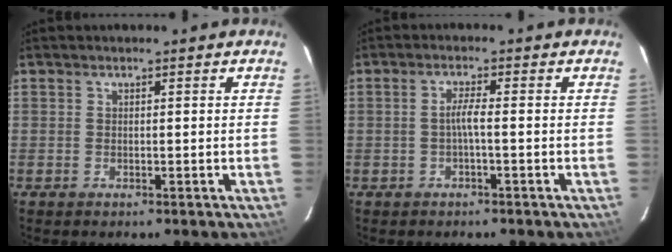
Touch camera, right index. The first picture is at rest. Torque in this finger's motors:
{"motor_torque": [0.22, -0.03, 0.34, 0.08]}